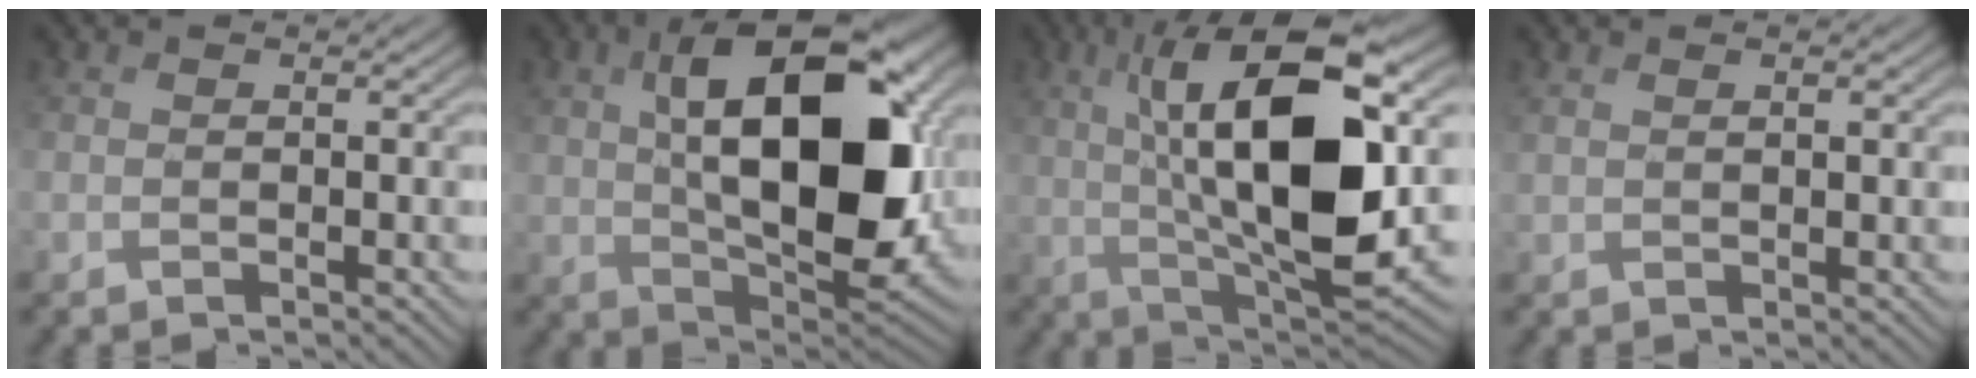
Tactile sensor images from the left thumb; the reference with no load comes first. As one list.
[{"total": 18.2, "force": [2.9, 9.9, 15.0], "torque": [-0.261, -0.006, 0.056]}, {"total": 17.9, "force": [2.8, 6.9, 16.3], "torque": [-0.284, 0.013, 0.036]}, {"total": 1.4, "force": [0.9, 0.4, 1.0], "torque": [-0.025, -0.001, 0.021]}]